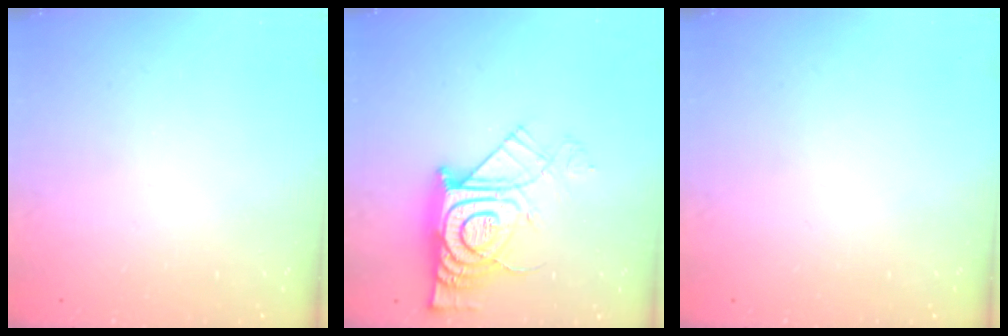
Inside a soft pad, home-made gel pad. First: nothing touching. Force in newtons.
{"total": 15.8, "press": 15.8, "slide": 1.2}
{"total": 0.0}